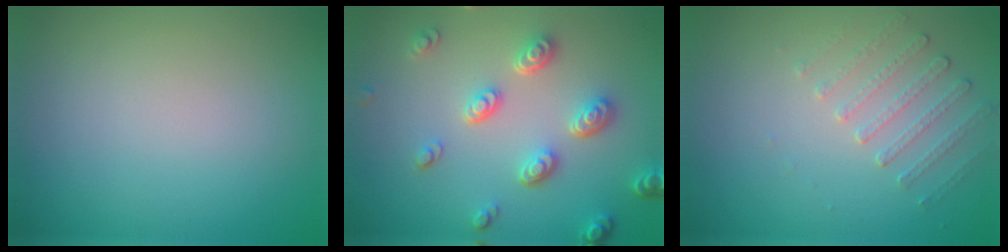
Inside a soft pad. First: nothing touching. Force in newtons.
{"total": 4.4, "press": 3.5, "slide": 2.7}
{"total": 1.7, "press": 1.2, "slide": 1.2}